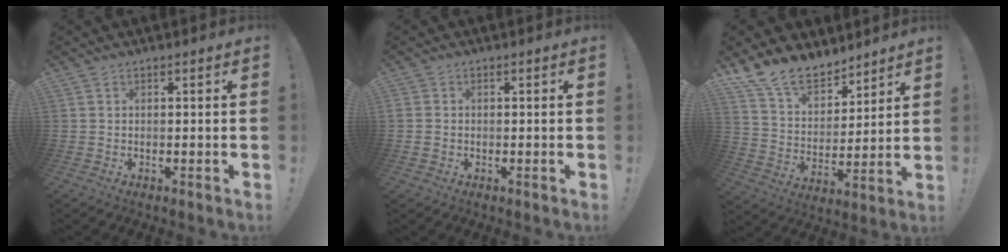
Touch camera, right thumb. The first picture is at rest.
{"total": 1.8, "force": [-0.3, 1.6, 0.8], "torque": [-0.012, 0.005, -0.006]}
{"total": 14.0, "force": [11.4, 7.0, 4.2], "torque": [-0.097, -0.082, 0.219]}